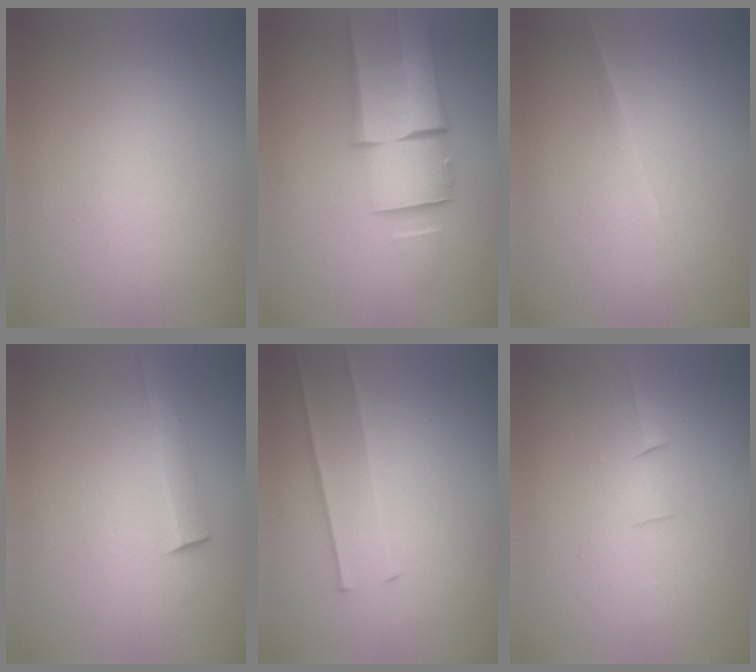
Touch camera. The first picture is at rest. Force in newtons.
{"total": 7.6}
{"total": 2.2}
{"total": 2.5}
{"total": 2.2}
{"total": 1.5}